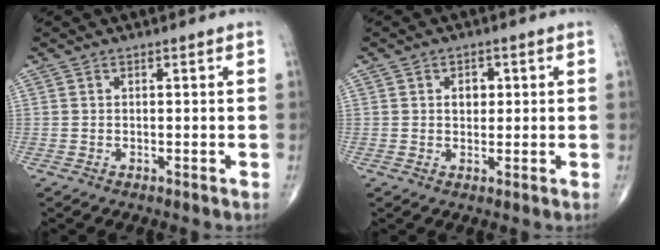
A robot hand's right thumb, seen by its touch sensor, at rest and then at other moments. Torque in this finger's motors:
{"motor_torque": [0.36, 0.54, 0.45, 0.26, 0.01]}